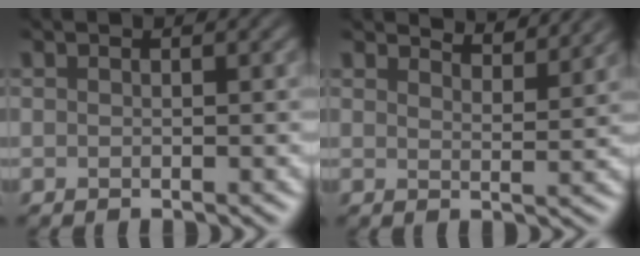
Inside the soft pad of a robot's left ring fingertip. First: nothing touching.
{"total": 3.9, "force": [3.7, 0.4, 0.9], "torque": [-0.016, -0.003, 0.047]}